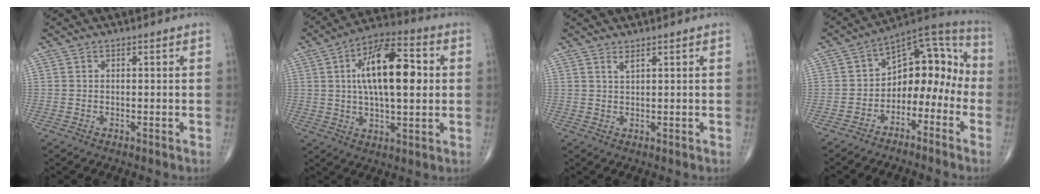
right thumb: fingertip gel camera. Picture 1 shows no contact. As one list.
[{"total": 17.7, "force": [2.8, 7.6, 15.7], "torque": [-0.250, 0.016, 0.040]}, {"total": 1.2, "force": [0.9, 0.1, 0.8], "torque": [-0.016, -0.006, 0.018]}, {"total": 13.4, "force": [-4.2, 9.0, 9.0], "torque": [-0.078, 0.094, -0.075]}]